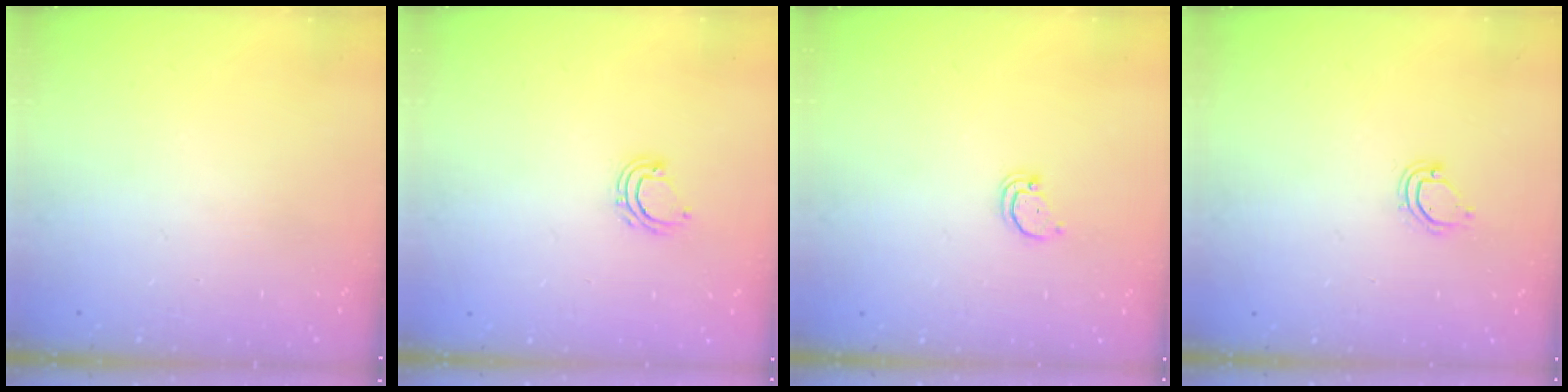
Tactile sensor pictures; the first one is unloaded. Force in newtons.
{"total": 5.7, "press": 5.7, "slide": 0.6}
{"total": 2.0, "press": 2.0, "slide": 0.2}
{"total": 4.3, "press": 4.3, "slide": 0.3}